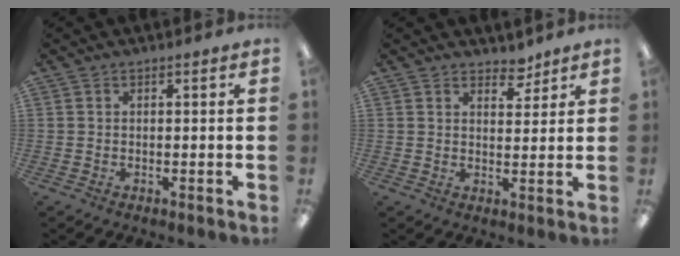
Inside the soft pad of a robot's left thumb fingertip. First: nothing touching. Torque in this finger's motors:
{"motor_torque": [0.13, 0.27, -0.15, -0.17, -0.03]}